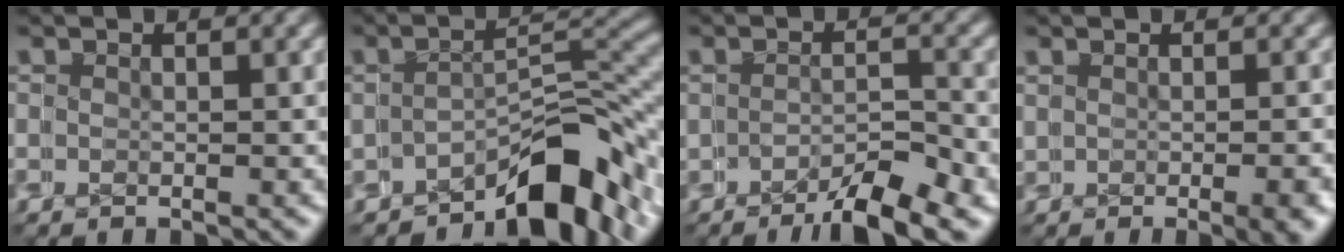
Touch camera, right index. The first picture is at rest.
{"total": 5.1, "force": [-4.1, 0.6, 3.0], "torque": [-0.022, 0.014, -0.068]}
{"total": 3.9, "force": [-3.6, 0.0, 1.5], "torque": [0.013, 0.009, -0.062]}
{"total": 0.9, "force": [-0.5, -0.2, 0.7], "torque": [0.001, 0.000, -0.005]}